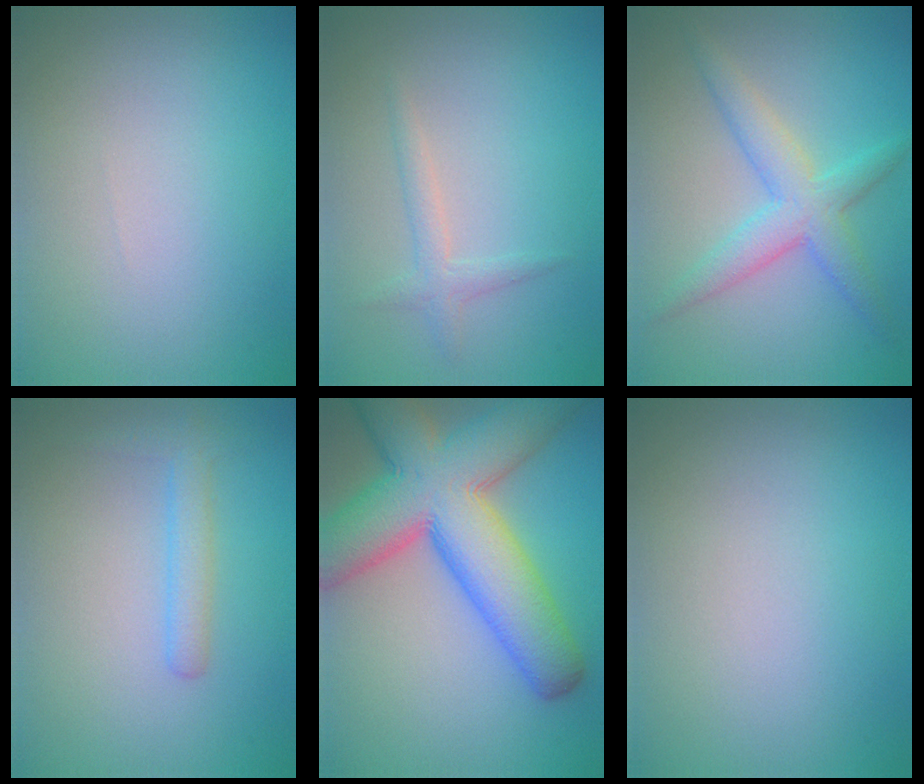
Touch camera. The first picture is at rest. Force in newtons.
{"total": 1.6, "press": 1.6, "slide": 0.1}
{"total": 4.2, "press": 4.2, "slide": 0.1}
{"total": 1.9, "press": 1.9, "slide": 0.2}
{"total": 12.5, "press": 12.4, "slide": 0.5}
{"total": 0.0}